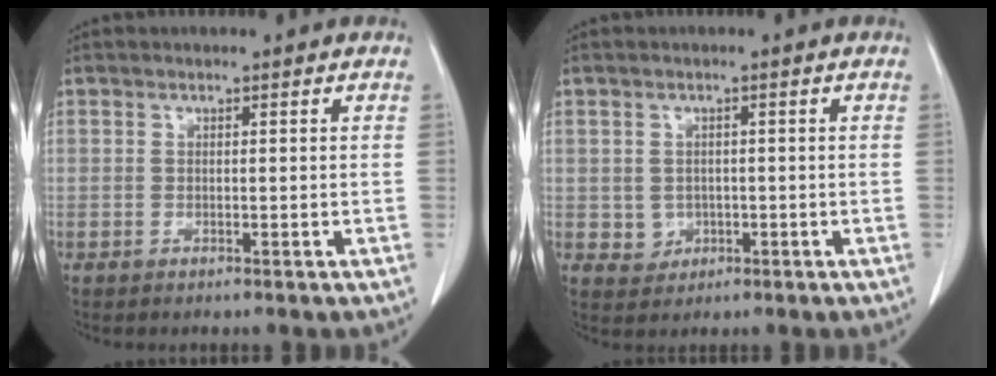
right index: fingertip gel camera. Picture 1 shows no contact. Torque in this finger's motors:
{"motor_torque": [-0.20, 0.09, -0.72, -0.12]}